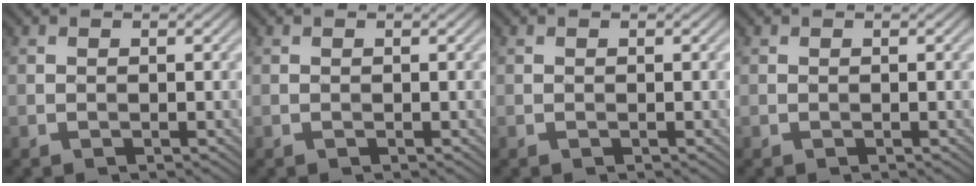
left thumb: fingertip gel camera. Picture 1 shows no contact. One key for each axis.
{"total": 0.0}
{"total": 0.0}
{"total": 0.0}